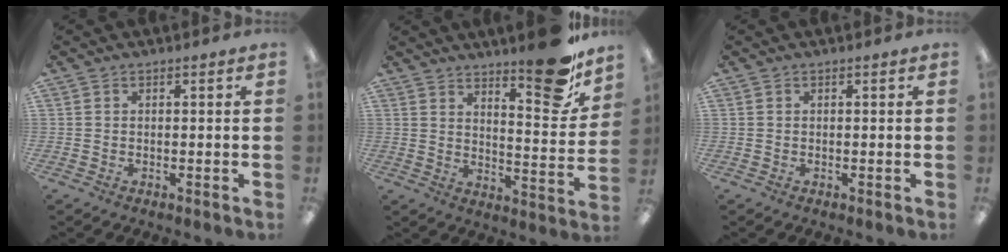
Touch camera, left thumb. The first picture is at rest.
{"total": 14.3, "force": [11.0, 4.1, 8.1], "torque": [-0.094, -0.085, 0.181]}
{"total": 0.0}